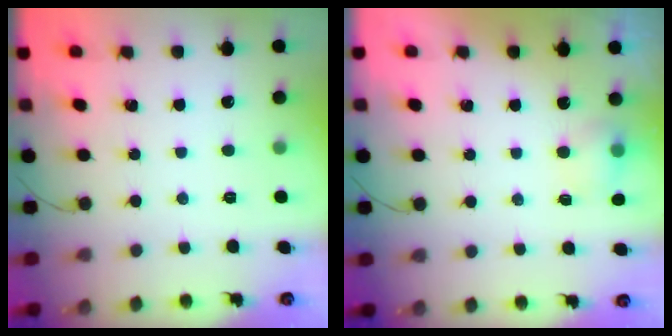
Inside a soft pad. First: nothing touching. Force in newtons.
{"total": 7.8, "press": 4.2, "slide": 6.5}